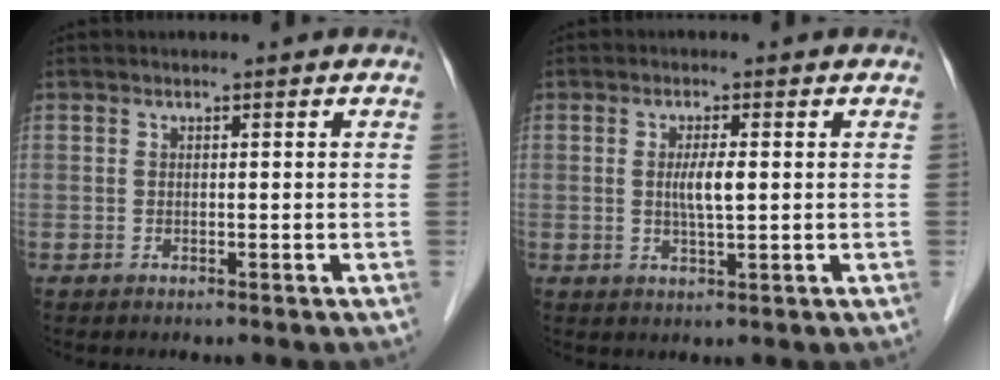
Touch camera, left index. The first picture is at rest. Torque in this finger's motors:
{"motor_torque": [0.42, 0.31, 0.13, 0.09]}